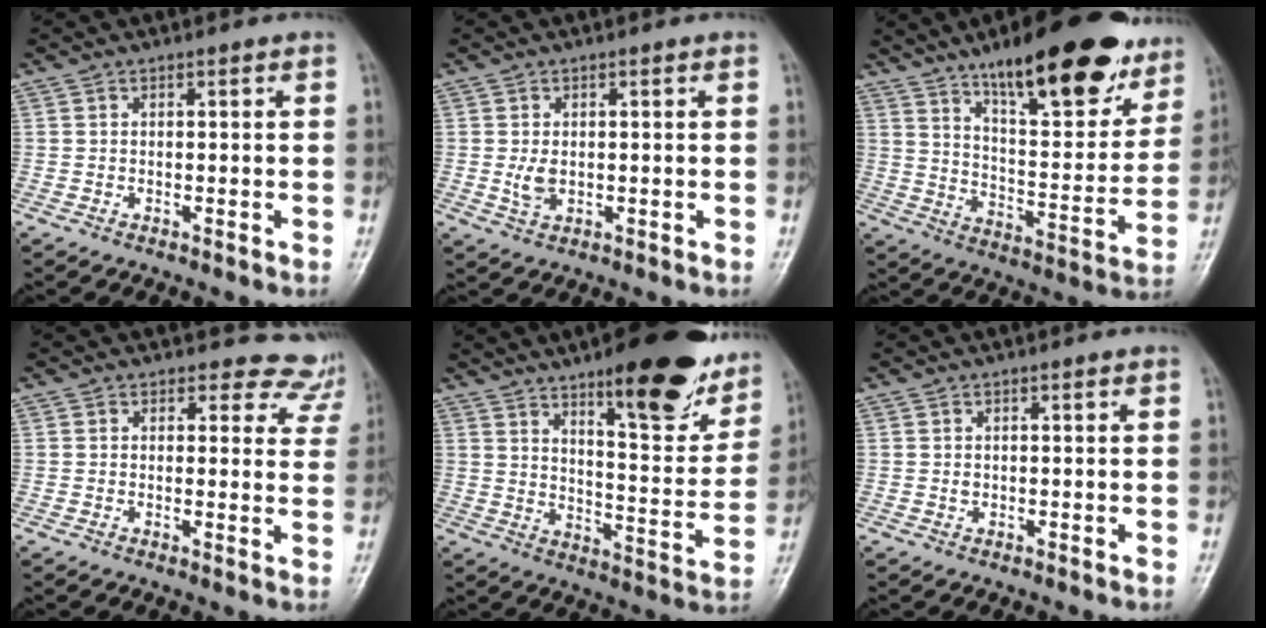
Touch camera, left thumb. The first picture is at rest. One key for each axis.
{"total": 3.2, "fx": 0.2, "fy": 2.2, "fz": 2.3, "tx": -0.041, "ty": -0.008, "tz": 0.009}
{"total": 25.4, "fx": 16.5, "fy": 8.2, "fz": 17.5, "tx": -0.208, "ty": -0.061, "tz": 0.254}
{"total": 7.6, "fx": 6.7, "fy": 3.4, "fz": -0.4, "tx": 0.057, "ty": -0.039, "tz": 0.044}
{"total": 21.9, "fx": 13.8, "fy": 6.6, "fz": 15.7, "tx": -0.169, "ty": -0.067, "tz": 0.201}
{"total": 0.7, "fx": 0.2, "fy": 0.6, "fz": 0.4, "tx": -0.001, "ty": 0.001, "tz": 0.004}